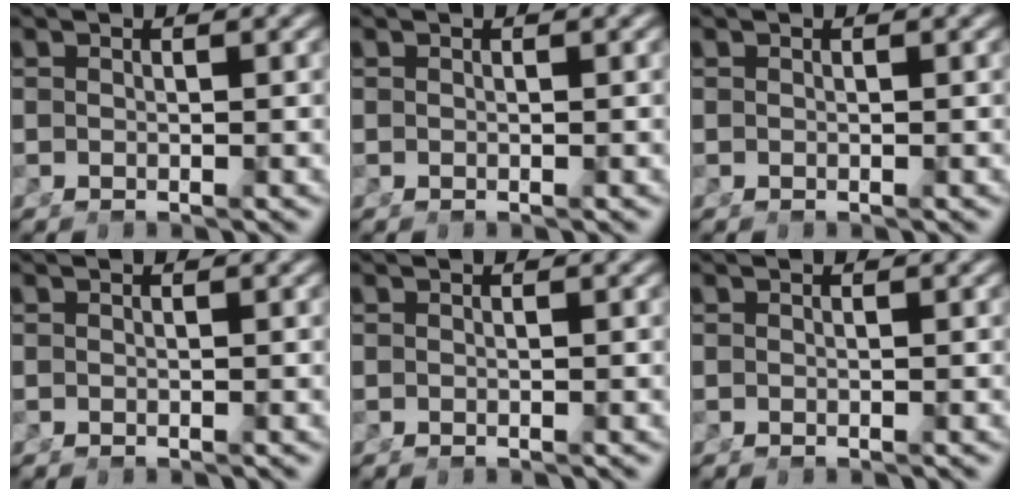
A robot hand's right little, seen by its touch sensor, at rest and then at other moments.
{"total": 0.0}
{"total": 0.0}
{"total": 0.0}
{"total": 0.0}
{"total": 0.0}